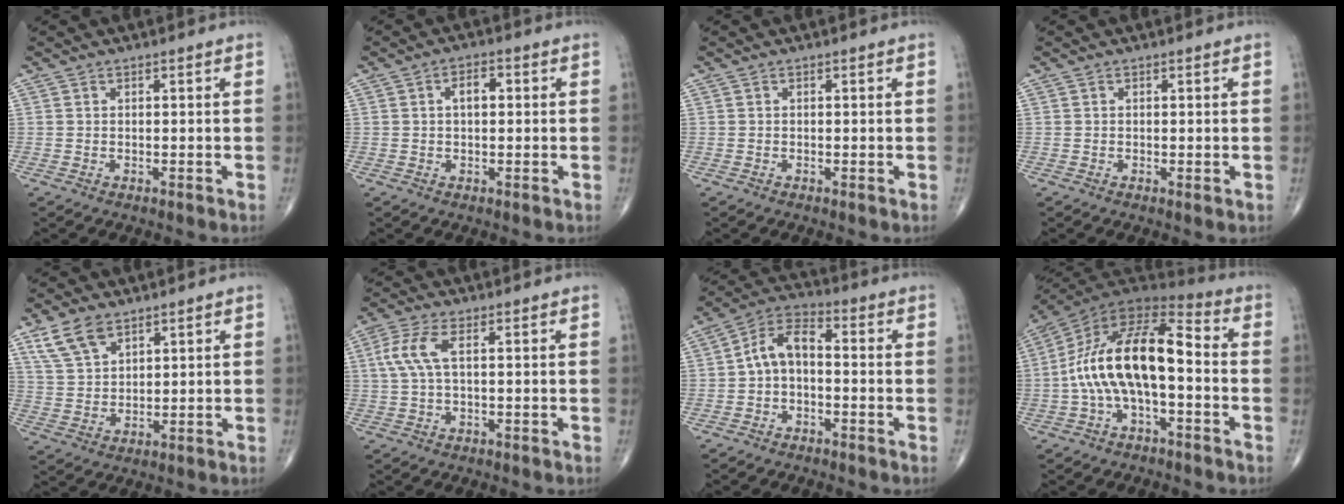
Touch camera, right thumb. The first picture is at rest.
{"total": 3.4, "force": [0.5, 1.9, 2.8], "torque": [-0.040, 0.011, 0.005]}
{"total": 0.0}
{"total": 0.5, "force": [-0.1, 0.1, 0.5], "torque": [-0.012, -0.003, -0.002]}
{"total": 7.3, "force": [4.7, 3.8, 4.0], "torque": [-0.072, -0.016, 0.101]}
{"total": 5.9, "force": [1.2, 1.9, 5.5], "torque": [-0.154, 0.014, 0.025]}
{"total": 7.4, "force": [-0.8, 4.4, 5.9], "torque": [-0.100, 0.033, -0.029]}
{"total": 17.7, "force": [-2.1, 8.0, 15.7], "torque": [-0.288, 0.055, -0.045]}